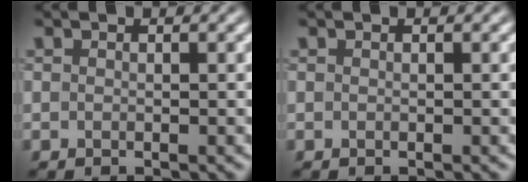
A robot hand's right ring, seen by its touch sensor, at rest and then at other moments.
{"total": 0.0}